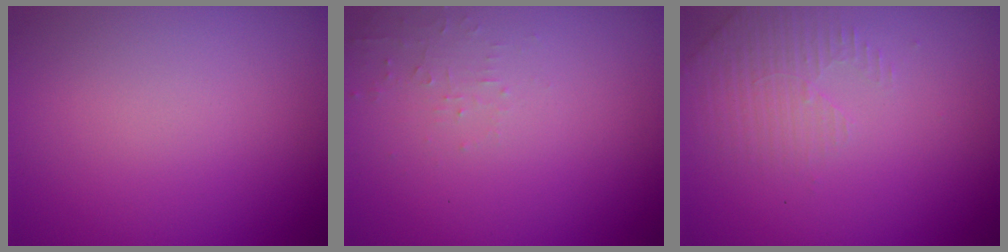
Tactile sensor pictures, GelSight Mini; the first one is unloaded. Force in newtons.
{"total": 1.2, "press": 1.2, "slide": 0.3}
{"total": 2.3, "press": 2.2, "slide": 0.6}